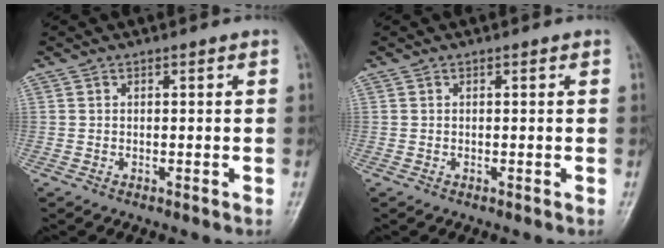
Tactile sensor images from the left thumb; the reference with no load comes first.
{"total": 0.0}